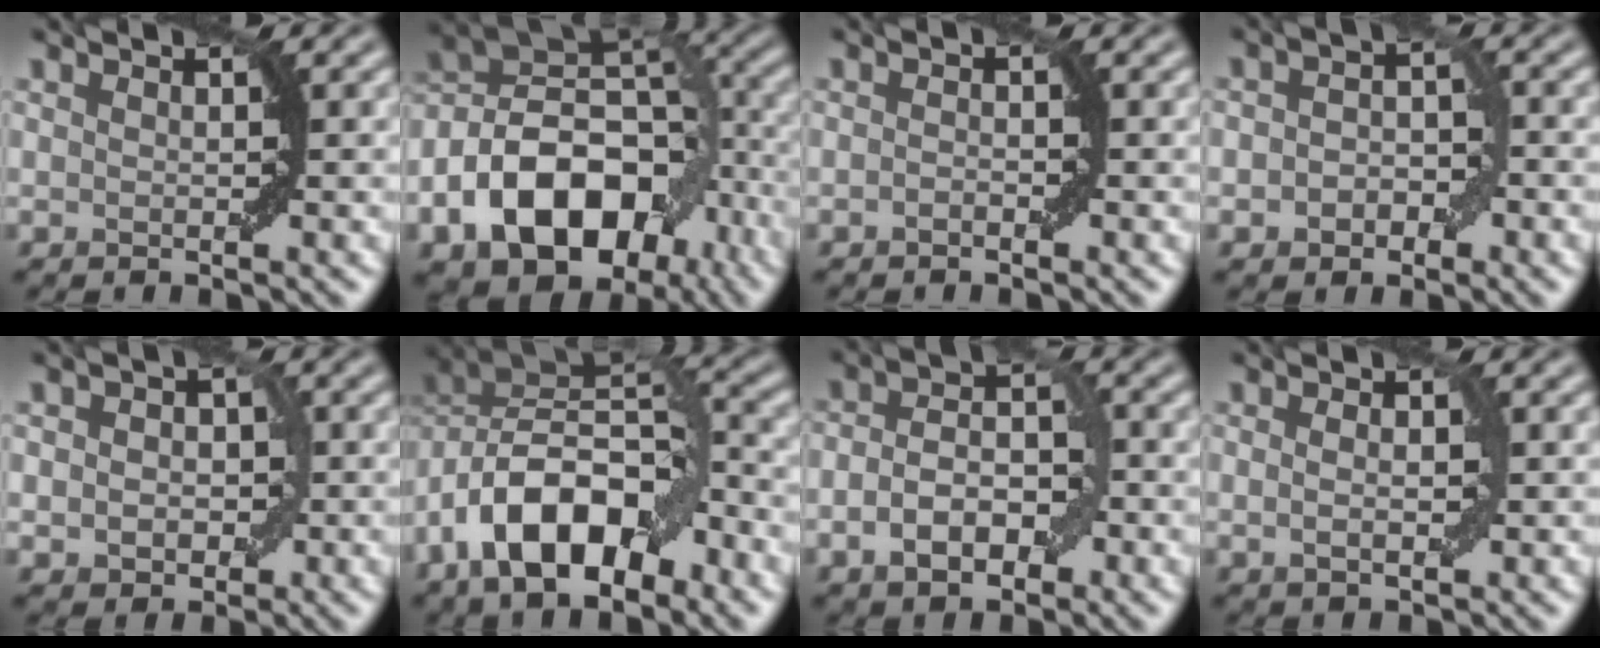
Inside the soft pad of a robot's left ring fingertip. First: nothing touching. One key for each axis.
{"total": 14.2, "fx": -6.0, "fy": 9.5, "fz": 8.7, "tx": -0.159, "ty": 0.003, "tz": -0.110}
{"total": 0.7, "fx": -0.4, "fy": 0.2, "fz": 0.5, "tx": -0.009, "ty": 0.003, "tz": -0.007}
{"total": 2.9, "fx": -0.8, "fy": 2.1, "fz": 1.9, "tx": -0.025, "ty": 0.003, "tz": -0.016}
{"total": 4.1, "fx": 0.0, "fy": 3.2, "fz": 2.6, "tx": -0.019, "ty": 0.008, "tz": -0.013}
{"total": 10.9, "fx": -4.3, "fy": 5.6, "fz": 8.2, "tx": -0.128, "ty": 0.017, "tz": -0.084}
{"total": 4.9, "fx": -1.5, "fy": 2.8, "fz": 3.7, "tx": -0.065, "ty": 0.004, "tz": -0.028}
{"total": 2.4, "fx": 0.3, "fy": 1.4, "fz": 2.0, "tx": -0.024, "ty": 0.001, "tz": 0.001}